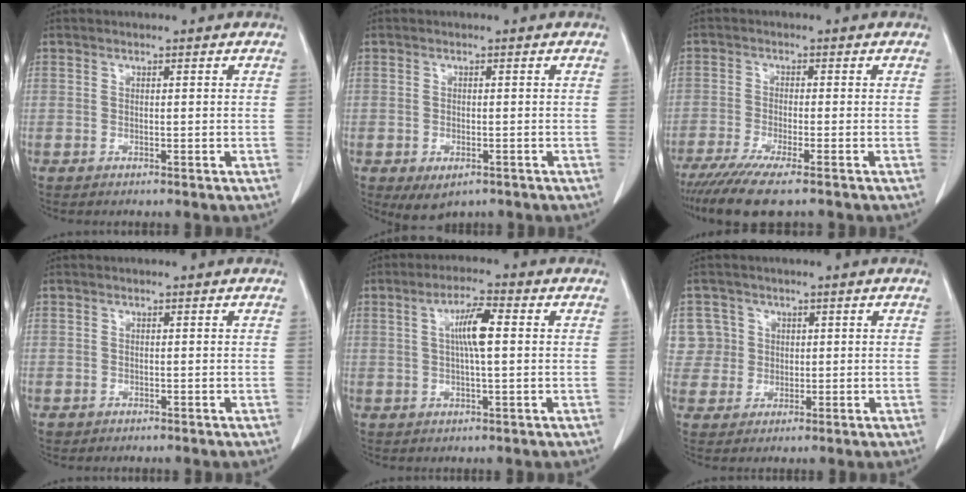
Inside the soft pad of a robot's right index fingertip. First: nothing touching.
{"total": 3.7, "force": [-2.0, 2.1, 2.3], "torque": [-0.036, -0.005, -0.018]}
{"total": 8.7, "force": [-6.6, 0.5, 5.7], "torque": [-0.092, -0.022, -0.108]}
{"total": 0.7, "force": [-0.3, 0.6, 0.0], "torque": [-0.003, 0.005, -0.005]}
{"total": 5.8, "force": [1.0, 0.6, 5.7], "torque": [-0.103, 0.007, 0.016]}
{"total": 5.5, "force": [1.6, 5.3, -0.3], "torque": [0.020, 0.014, 0.034]}